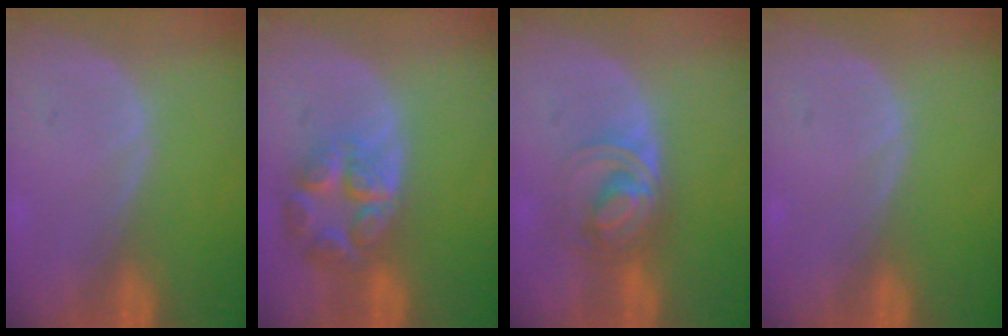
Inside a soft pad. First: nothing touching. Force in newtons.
{"total": 7.7, "press": 6.8, "slide": 3.6}
{"total": 6.5, "press": 5.8, "slide": 2.9}
{"total": 0.0}